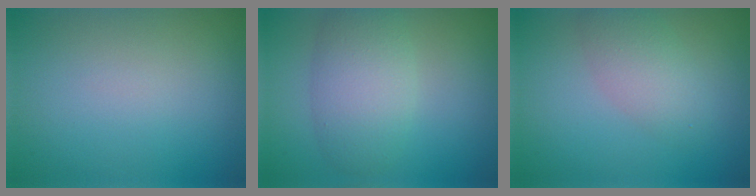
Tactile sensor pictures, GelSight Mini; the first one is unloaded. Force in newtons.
{"total": 4.7, "press": 4.7, "slide": 0.1}
{"total": 3.1, "press": 3.1, "slide": 0.1}